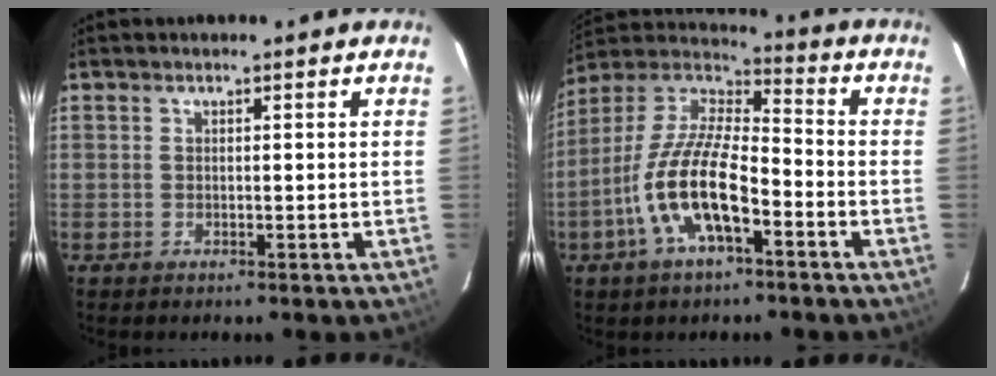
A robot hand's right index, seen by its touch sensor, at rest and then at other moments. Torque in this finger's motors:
{"motor_torque": [1.26, -0.88, 1.05, 0.21]}